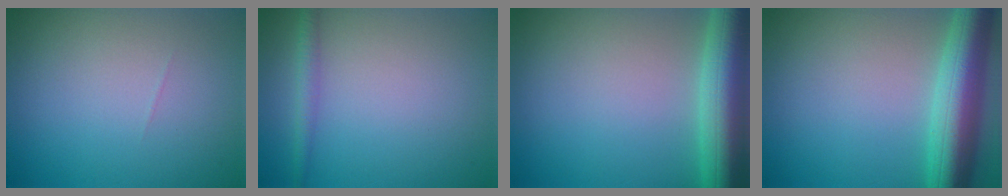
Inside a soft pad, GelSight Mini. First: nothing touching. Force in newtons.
{"total": 1.6, "press": 1.6, "slide": 0.1}
{"total": 8.9, "press": 8.9, "slide": 0.3}
{"total": 8.0, "press": 7.9, "slide": 0.3}